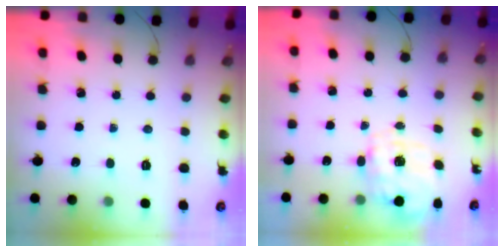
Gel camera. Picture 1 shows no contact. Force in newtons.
{"total": 9.5, "press": 9.5, "slide": 0.6}